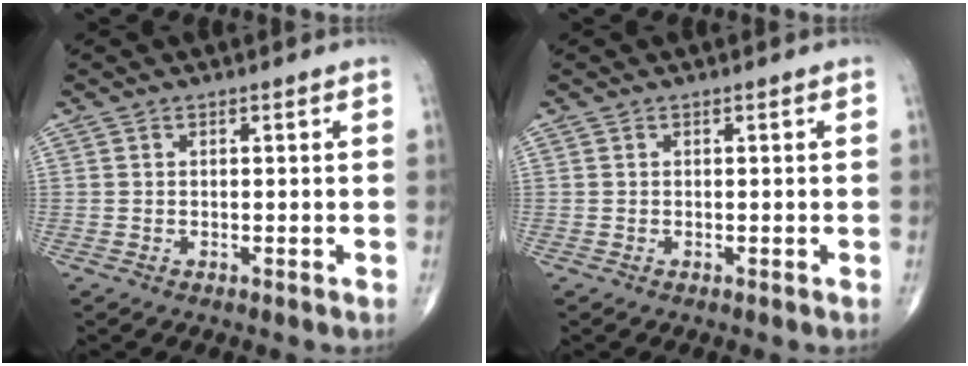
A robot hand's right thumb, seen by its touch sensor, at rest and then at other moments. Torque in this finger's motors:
{"motor_torque": [-0.27, 0.03, -0.06, -0.01, 0.00]}